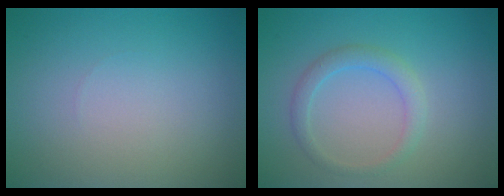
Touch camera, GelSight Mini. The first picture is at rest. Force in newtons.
{"total": 2.0, "press": 2.0, "slide": 0.1}